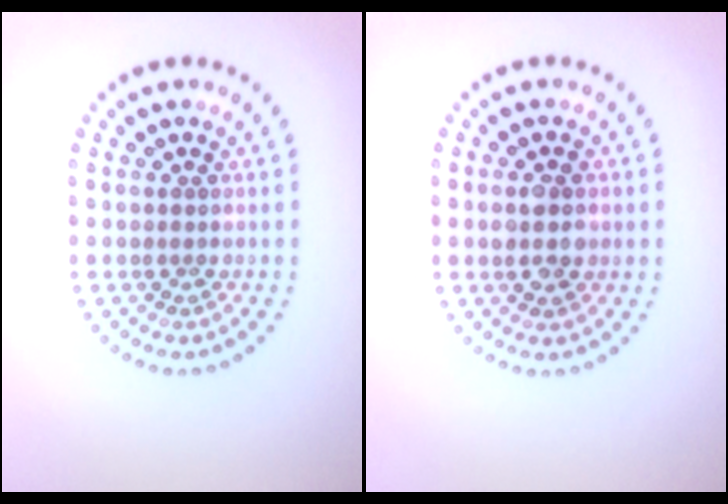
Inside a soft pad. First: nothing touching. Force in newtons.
{"total": 2.8, "press": 2.8, "slide": 0.3}